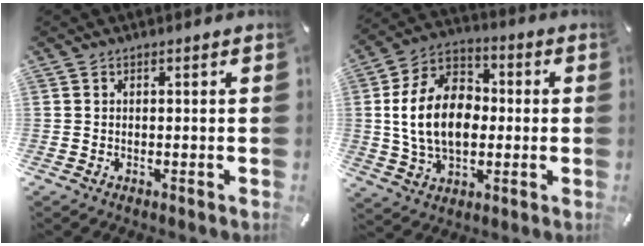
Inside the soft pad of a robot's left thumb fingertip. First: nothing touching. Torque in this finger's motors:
{"motor_torque": [0.87, 0.78, 2.11, -0.66, 0.73]}